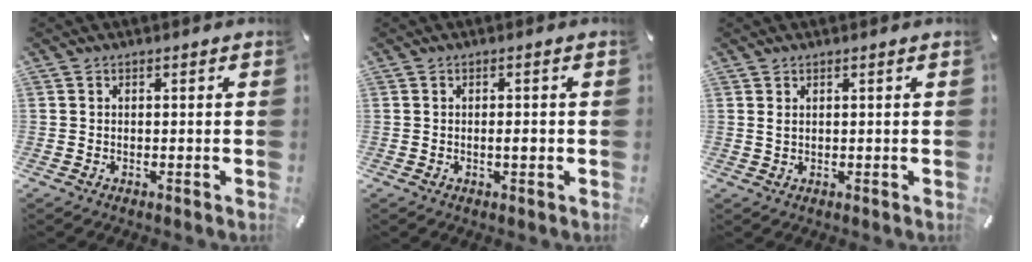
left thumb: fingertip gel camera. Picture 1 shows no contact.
{"total": 2.4, "force": [-0.3, 0.5, 2.3], "torque": [-0.041, -0.003, -0.005]}
{"total": 1.1, "force": [0.6, 0.2, 1.0], "torque": [-0.020, 0.000, 0.010]}